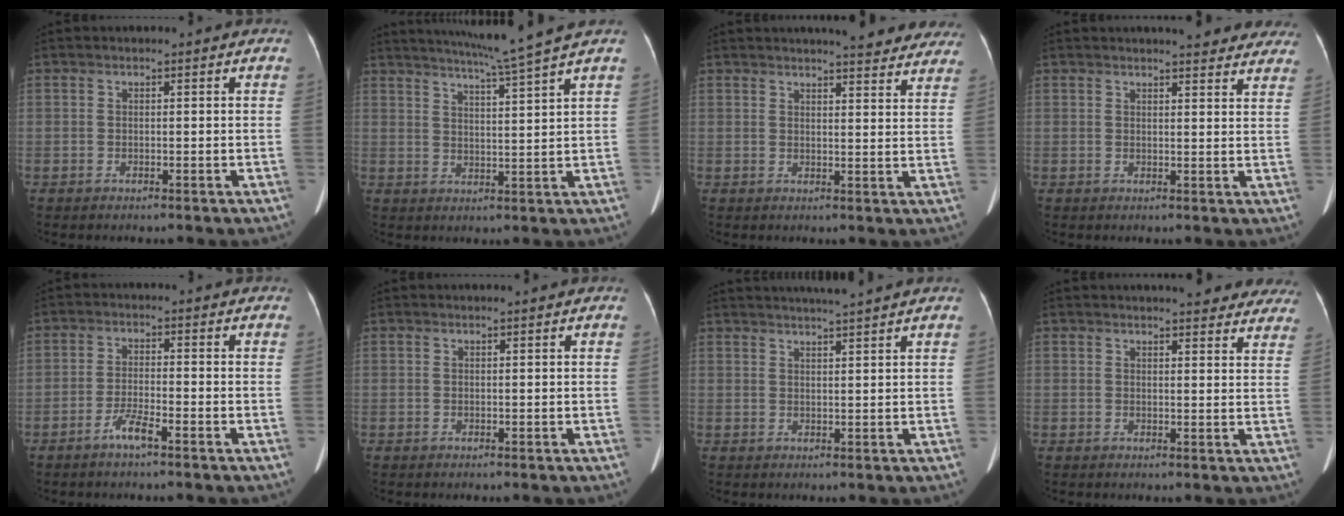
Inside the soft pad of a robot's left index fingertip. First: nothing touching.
{"total": 9.1, "force": [7.6, -2.5, 4.2], "torque": [-0.071, -0.014, 0.114]}
{"total": 14.5, "force": [13.2, 2.5, 5.5], "torque": [-0.045, -0.010, 0.135]}
{"total": 12.3, "force": [11.2, 2.6, 4.4], "torque": [-0.023, -0.007, 0.107]}
{"total": 3.5, "force": [-2.6, 0.1, 2.4], "torque": [-0.053, -0.004, -0.052]}
{"total": 0.0}
{"total": 6.1, "force": [5.5, -1.3, 2.5], "torque": [-0.036, 0.013, 0.076]}
{"total": 14.6, "force": [13.3, 3.3, 5.1], "torque": [-0.031, -0.009, 0.133]}